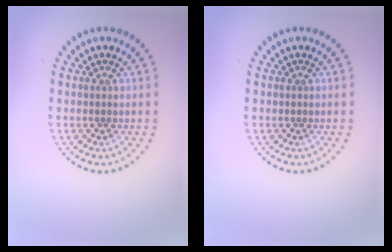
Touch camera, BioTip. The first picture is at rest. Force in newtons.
{"total": 0.0}